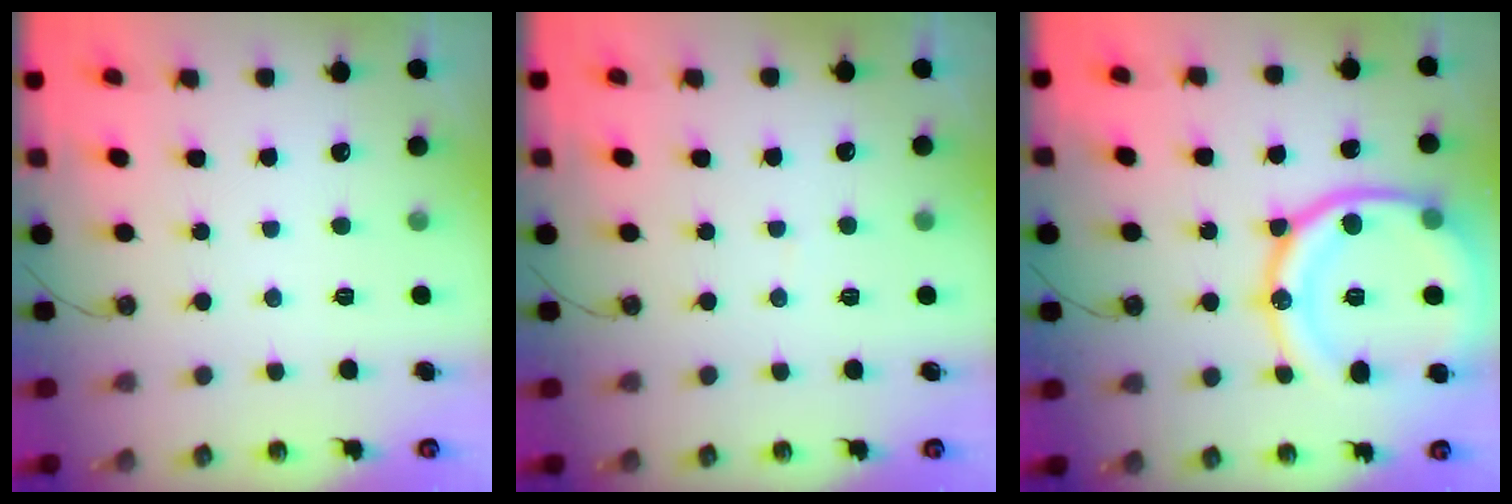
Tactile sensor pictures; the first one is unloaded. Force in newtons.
{"total": 1.9, "press": 1.9, "slide": 0.2}
{"total": 24.0, "press": 23.9, "slide": 2.6}